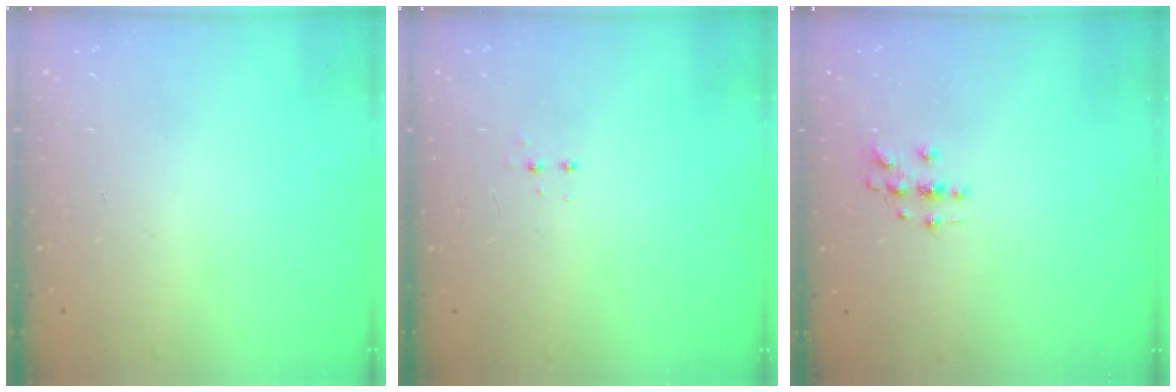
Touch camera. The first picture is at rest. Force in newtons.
{"total": 3.3, "press": 3.2, "slide": 0.7}
{"total": 2.9, "press": 2.9, "slide": 0.3}